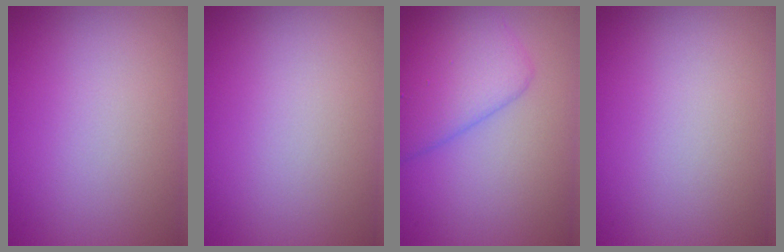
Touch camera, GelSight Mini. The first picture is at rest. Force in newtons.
{"total": 0.0}
{"total": 5.4, "press": 5.4, "slide": 0.2}
{"total": 0.0}